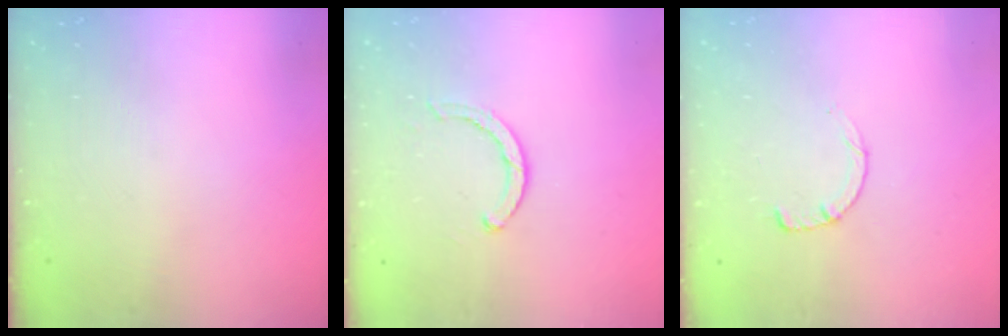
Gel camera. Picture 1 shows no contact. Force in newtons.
{"total": 3.7, "press": 3.7, "slide": 0.7}
{"total": 3.4, "press": 3.4, "slide": 0.4}